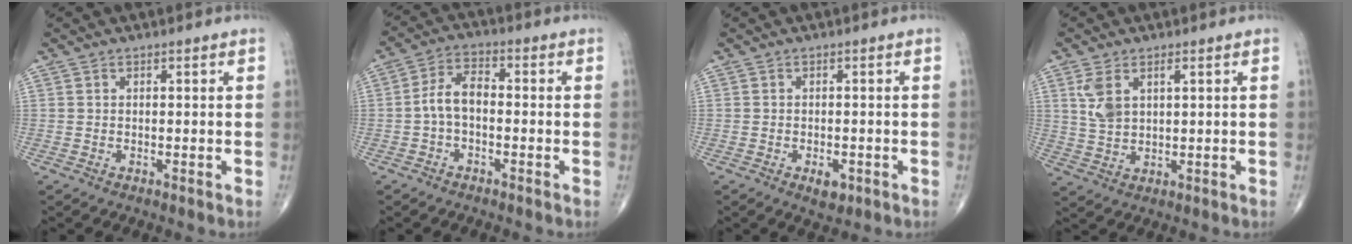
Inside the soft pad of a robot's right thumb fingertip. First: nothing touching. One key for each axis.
{"total": 5.7, "fx": -1.0, "fy": 3.1, "fz": 4.7, "tx": -0.087, "ty": 0.025, "tz": -0.030}
{"total": 3.0, "fx": -1.3, "fy": 1.6, "fz": 2.1, "tx": -0.027, "ty": 0.000, "tz": -0.013}
{"total": 5.5, "fx": 2.1, "fy": 2.9, "fz": 4.1, "tx": -0.082, "ty": 0.001, "tz": 0.050}